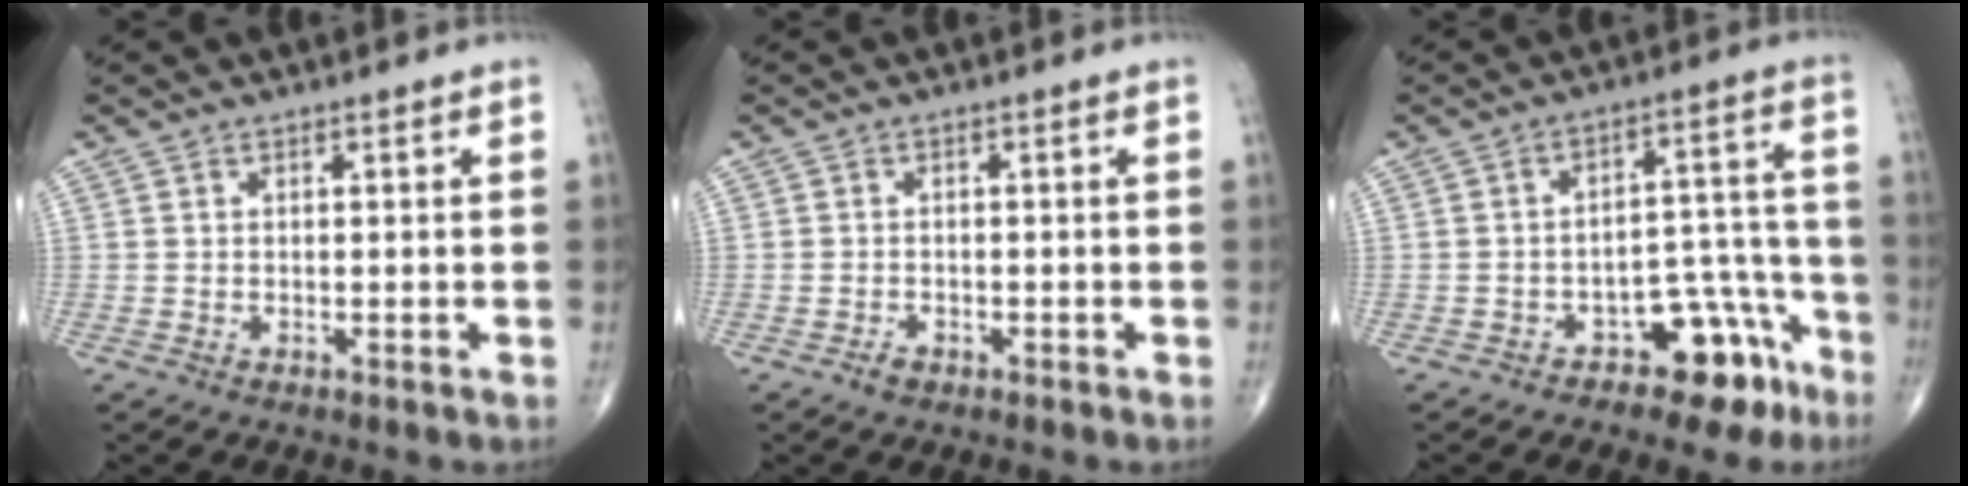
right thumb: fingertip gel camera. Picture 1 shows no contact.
{"total": 1.5, "force": [-1.0, 0.9, 0.7], "torque": [-0.012, 0.003, -0.016]}
{"total": 10.4, "force": [-6.5, 5.6, 5.8], "torque": [-0.033, 0.079, -0.090]}